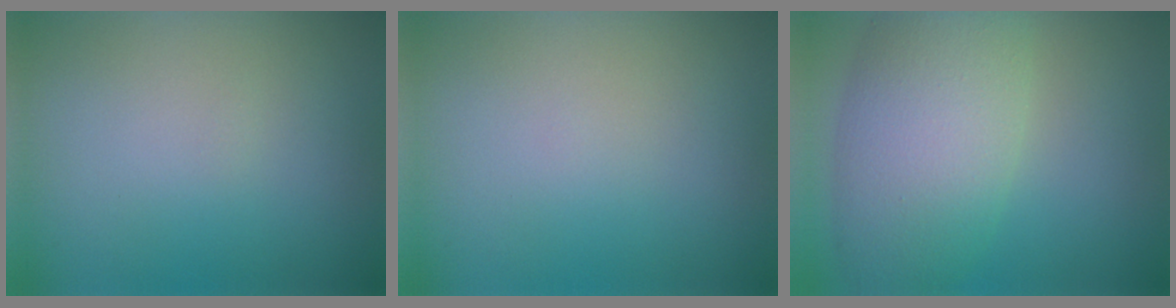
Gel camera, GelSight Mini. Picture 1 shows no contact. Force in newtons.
{"total": 0.0}
{"total": 8.5, "press": 8.5, "slide": 0.3}